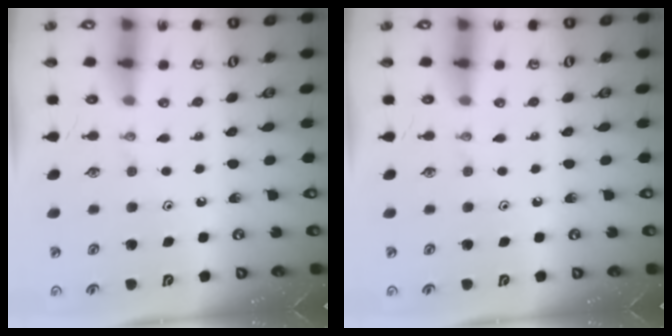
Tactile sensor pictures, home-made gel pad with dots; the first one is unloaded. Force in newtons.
{"total": 0.0}